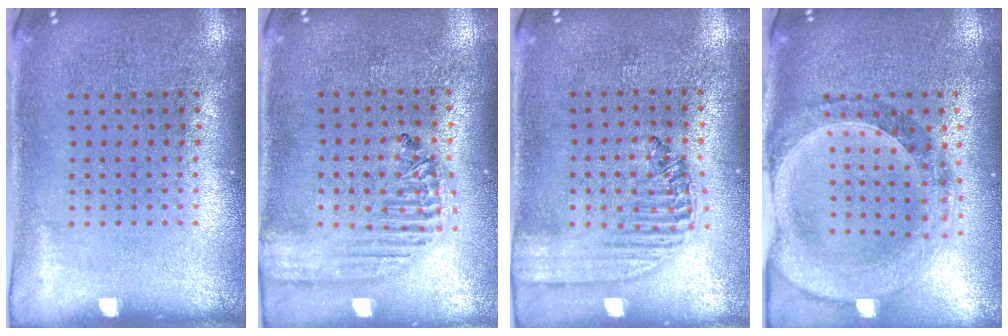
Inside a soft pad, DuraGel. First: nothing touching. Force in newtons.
{"total": 1.8, "press": 1.7, "slide": 0.6}
{"total": 1.5, "press": 1.3, "slide": 0.7}
{"total": 1.4, "press": 1.4, "slide": 0.3}